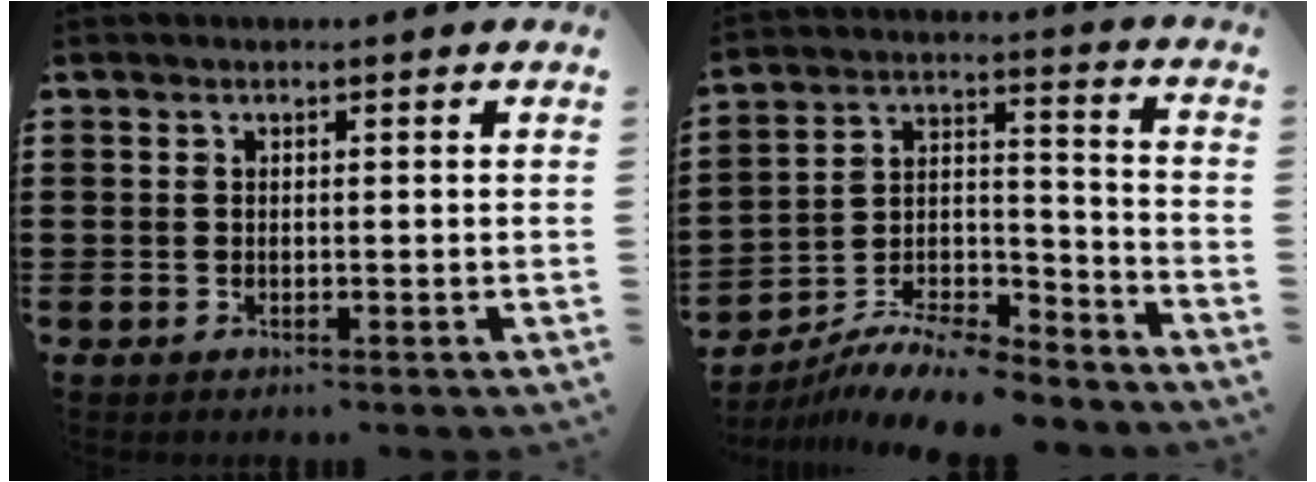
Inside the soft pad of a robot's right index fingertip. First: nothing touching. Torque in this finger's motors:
{"motor_torque": [0.04, 0.04, -0.12, -0.19]}